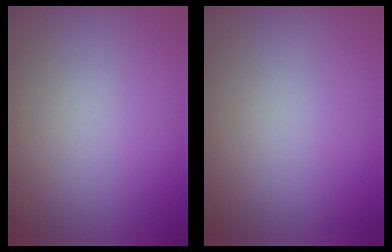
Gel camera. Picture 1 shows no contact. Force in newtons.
{"total": 0.0}